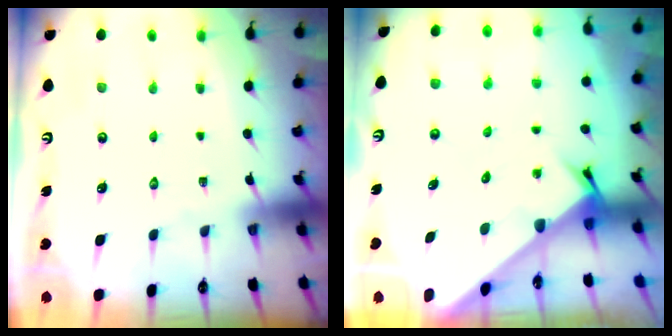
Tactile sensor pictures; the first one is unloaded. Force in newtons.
{"total": 2.2, "press": 2.2, "slide": 0.2}